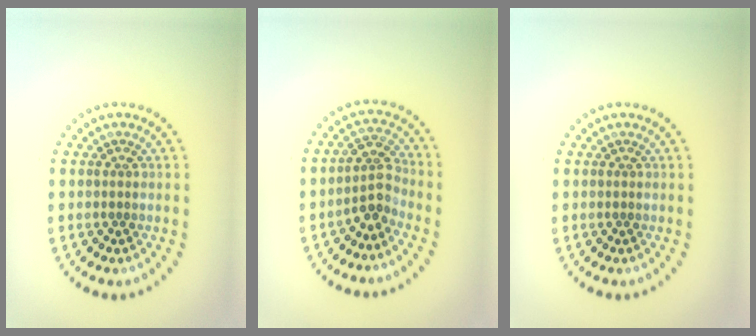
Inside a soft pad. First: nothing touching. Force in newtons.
{"total": 2.8, "press": 2.1, "slide": 1.9}
{"total": 0.0}